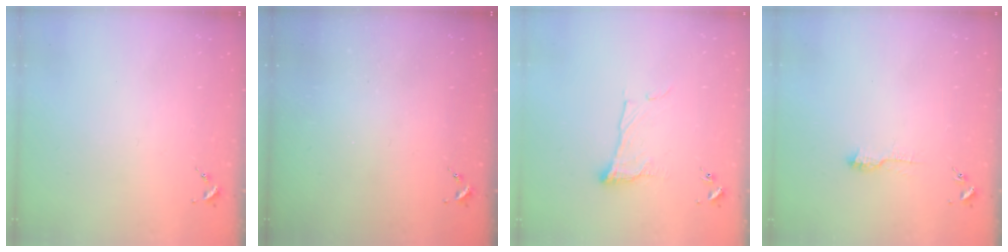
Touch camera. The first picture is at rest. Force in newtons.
{"total": 0.0}
{"total": 9.1, "press": 9.1, "slide": 0.3}
{"total": 6.7, "press": 6.6, "slide": 0.8}